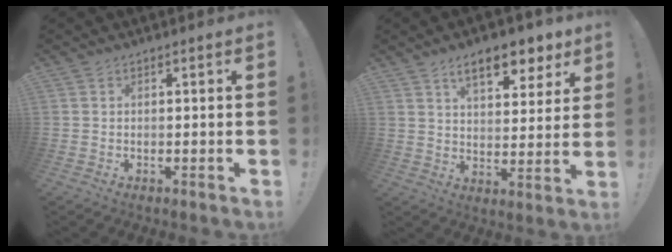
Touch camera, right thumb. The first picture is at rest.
{"total": 12.0, "force": [7.4, 4.9, 8.0], "torque": [-0.110, -0.037, 0.126]}